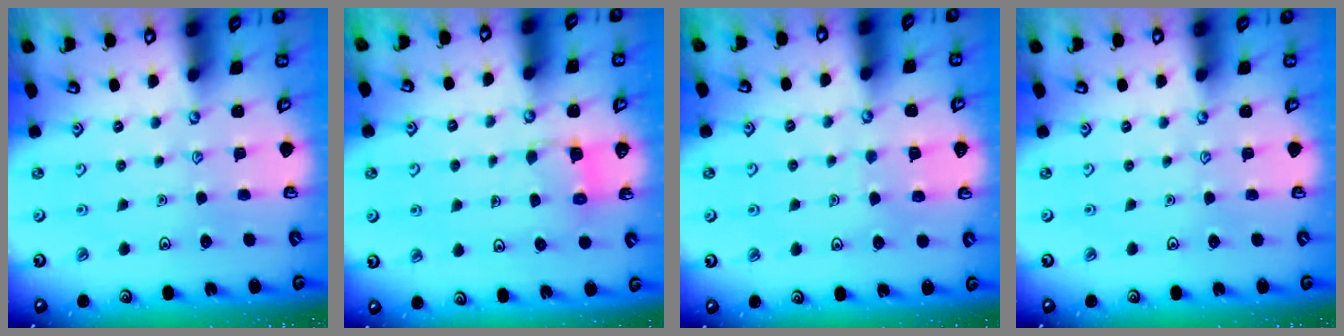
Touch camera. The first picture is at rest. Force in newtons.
{"total": 6.2, "press": 6.2, "slide": 0.3}
{"total": 4.7, "press": 4.6, "slide": 0.4}
{"total": 0.0}